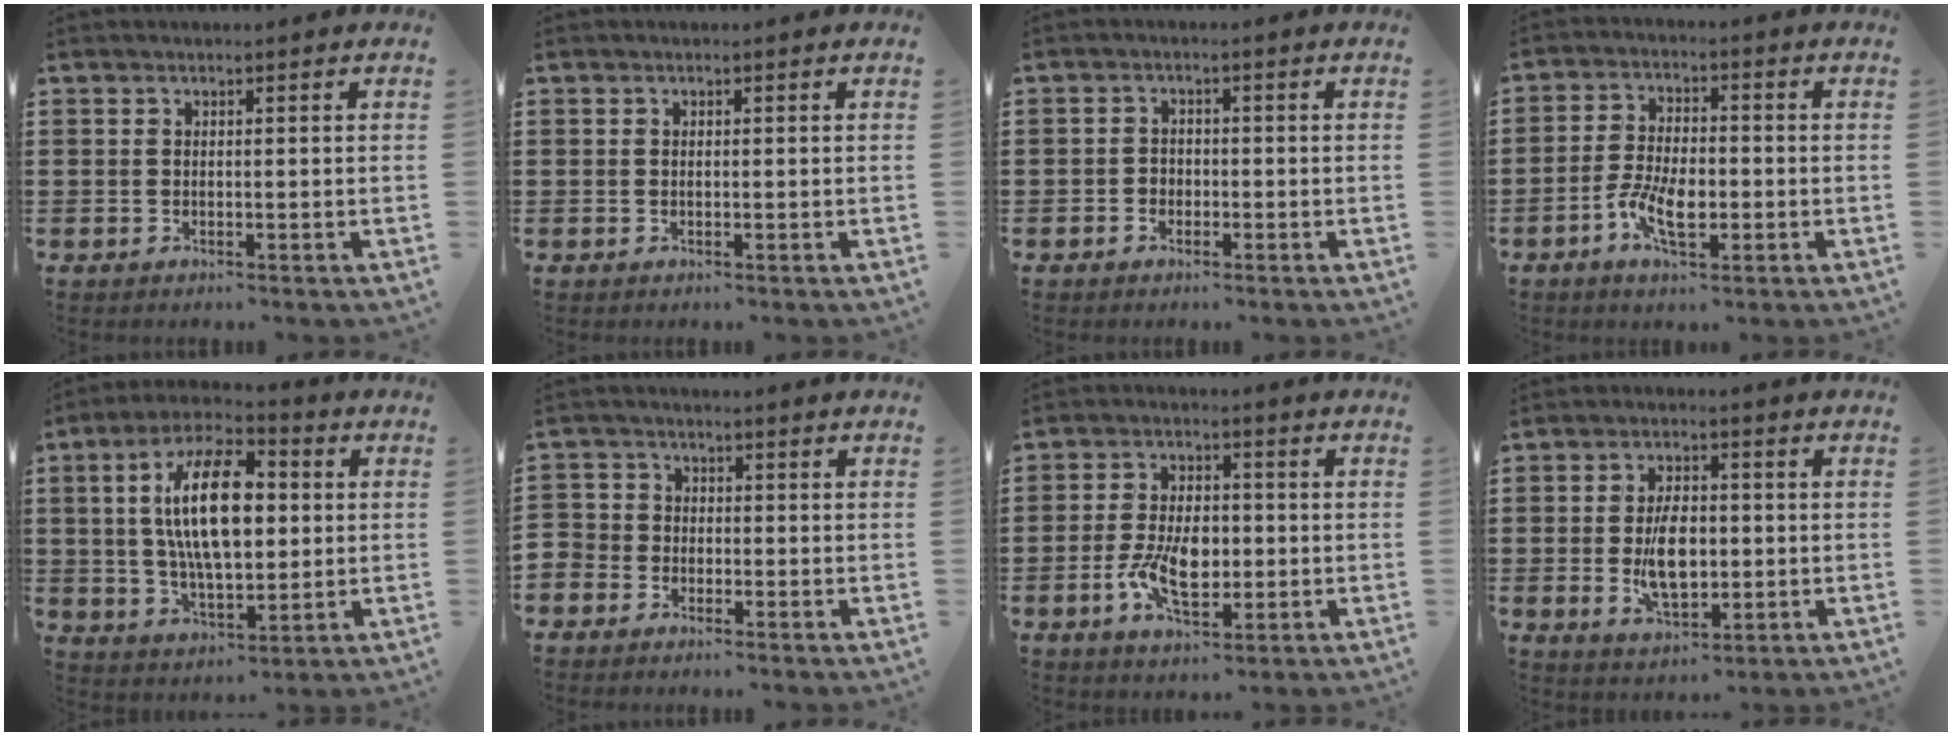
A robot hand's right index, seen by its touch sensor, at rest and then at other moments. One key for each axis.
{"total": 0.0}
{"total": 1.5, "fx": -1.0, "fy": 1.1, "fz": 0.4, "tx": -0.011, "ty": -0.001, "tz": -0.021}
{"total": 6.7, "fx": -2.3, "fy": 3.1, "fz": 5.5, "tx": -0.119, "ty": 0.003, "tz": -0.045}
{"total": 14.8, "fx": 2.1, "fy": 6.4, "fz": 13.2, "tx": -0.256, "ty": 0.007, "tz": 0.028}
{"total": 2.6, "fx": -2.0, "fy": 1.7, "fz": -0.1, "tx": -0.017, "ty": 0.001, "tz": -0.049}
{"total": 8.3, "fx": -1.5, "fy": 4.7, "fz": 6.7, "tx": -0.136, "ty": 0.001, "tz": -0.031}
{"total": 7.5, "fx": -0.8, "fy": 4.1, "fz": 6.3, "tx": -0.117, "ty": -0.006, "tz": -0.019}